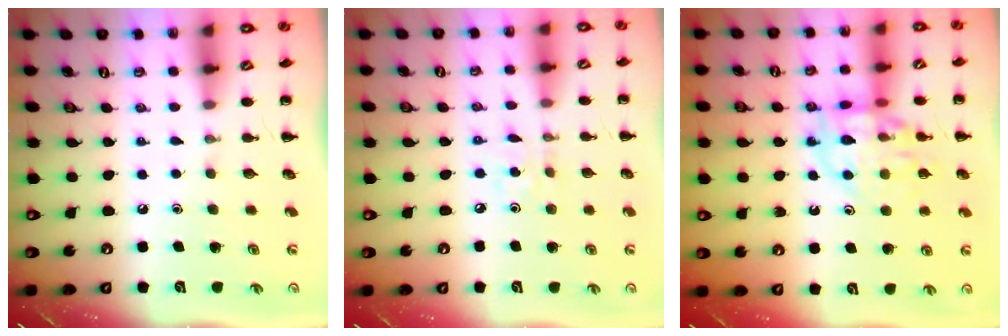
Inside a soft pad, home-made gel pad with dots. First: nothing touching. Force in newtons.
{"total": 2.6, "press": 2.5, "slide": 0.8}
{"total": 12.9, "press": 12.8, "slide": 1.6}